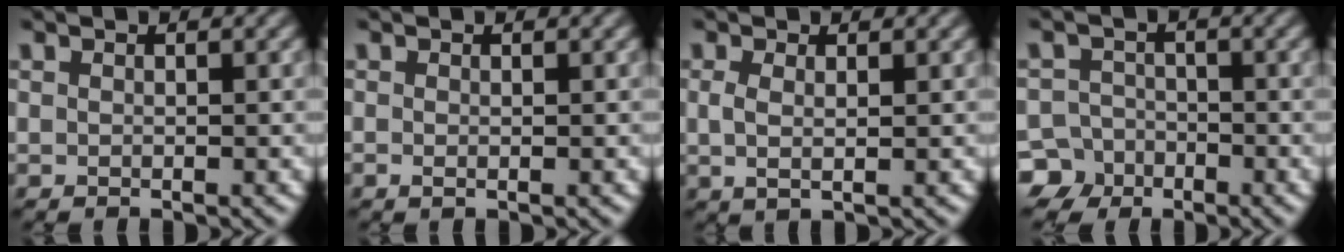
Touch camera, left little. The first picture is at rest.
{"total": 0.0}
{"total": 1.4, "force": [0.3, 0.5, 1.2], "torque": [-0.029, -0.001, 0.007]}
{"total": 6.7, "force": [-4.6, 4.8, 0.9], "torque": [0.006, -0.010, -0.098]}